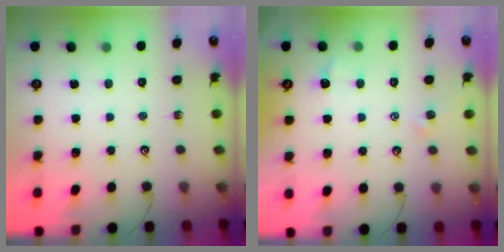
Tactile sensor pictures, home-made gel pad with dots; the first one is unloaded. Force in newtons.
{"total": 1.1, "press": 1.0, "slide": 0.5}